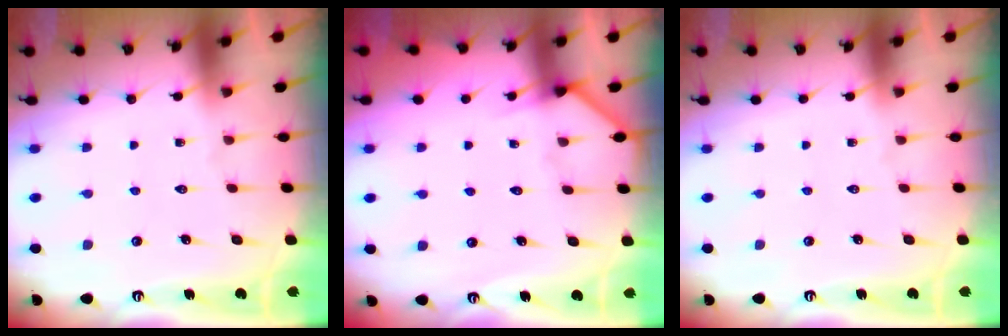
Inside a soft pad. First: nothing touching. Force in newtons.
{"total": 3.0, "press": 3.0, "slide": 0.2}
{"total": 0.0}